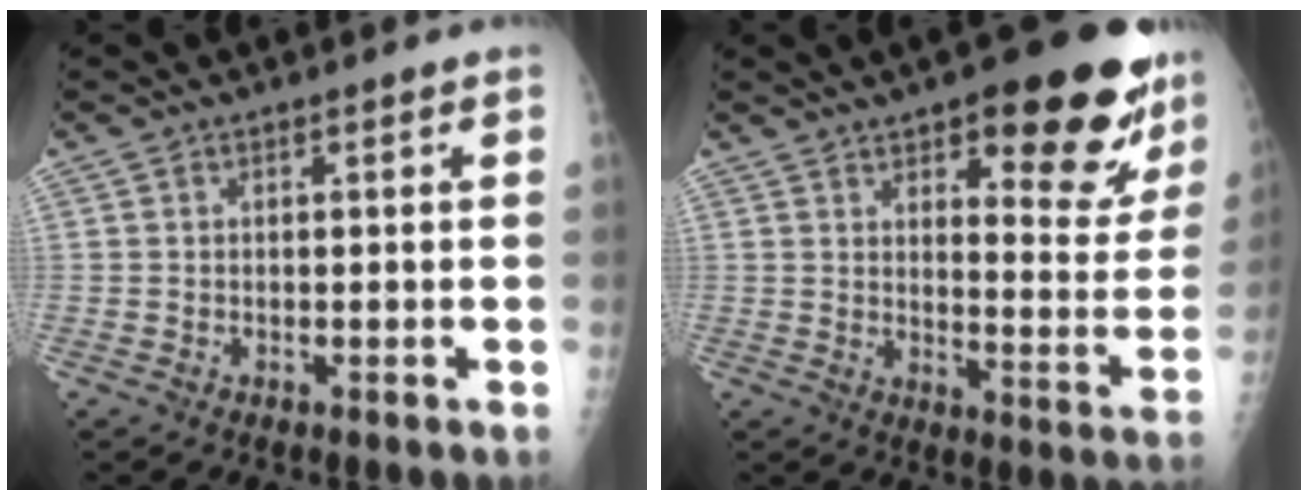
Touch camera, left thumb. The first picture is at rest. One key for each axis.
{"total": 20.8, "fx": 12.5, "fy": 7.5, "fz": 14.8, "tx": -0.133, "ty": -0.062, "tz": 0.164}